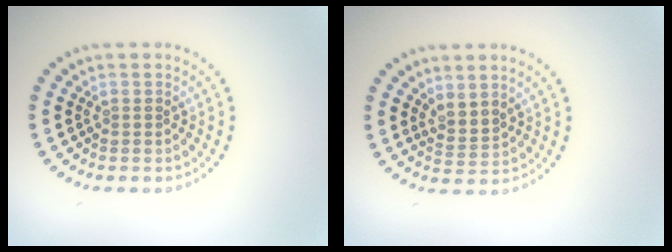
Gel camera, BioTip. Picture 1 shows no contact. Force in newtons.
{"total": 2.0, "press": 1.3, "slide": 1.5}